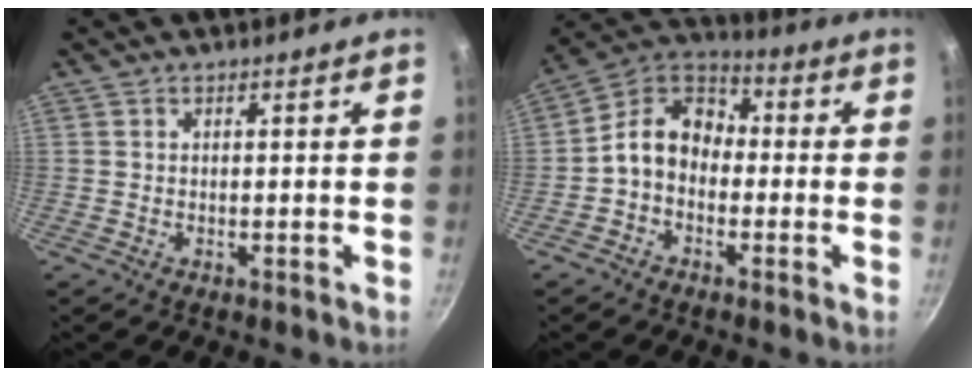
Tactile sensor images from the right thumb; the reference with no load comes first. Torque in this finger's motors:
{"motor_torque": [-0.19, 0.56, 1.01, -0.31, 0.06]}